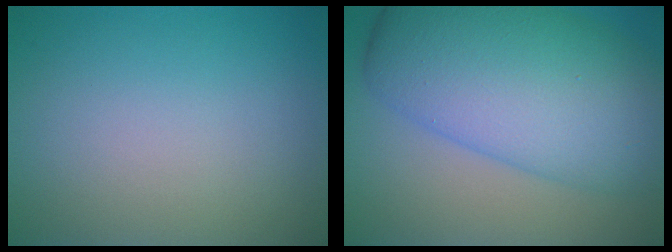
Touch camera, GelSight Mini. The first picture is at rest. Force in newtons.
{"total": 12.1, "press": 12.1, "slide": 0.1}